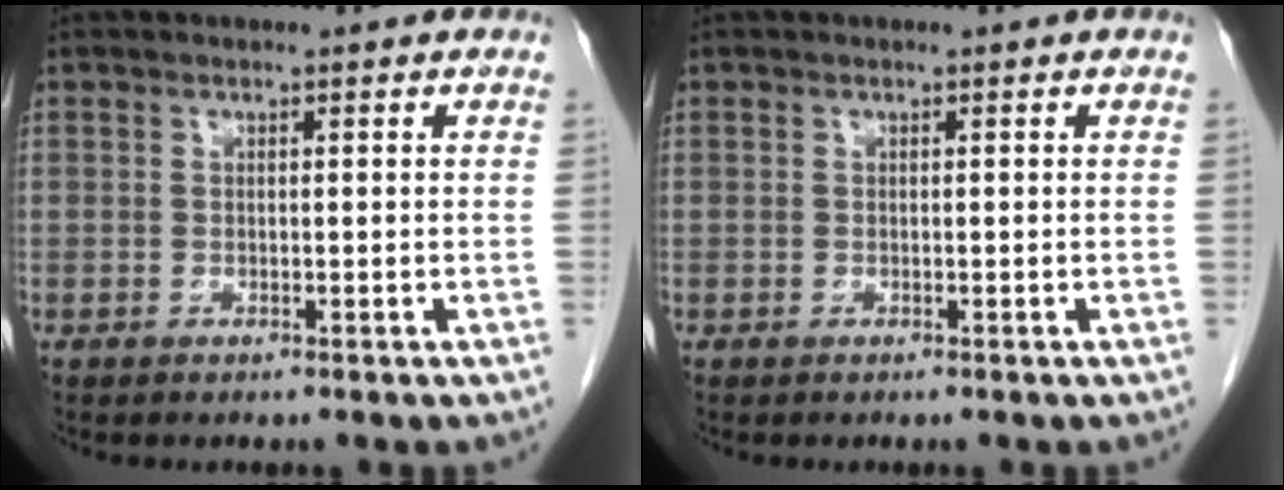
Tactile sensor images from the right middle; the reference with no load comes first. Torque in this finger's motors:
{"motor_torque": [-0.01, 0.04, -0.02, -0.01]}